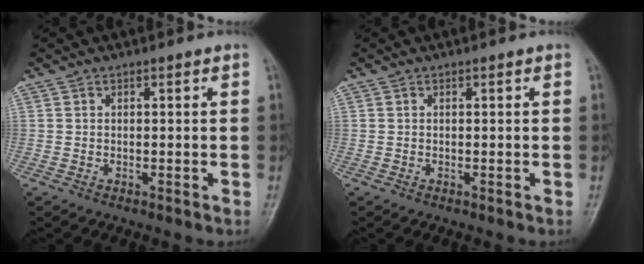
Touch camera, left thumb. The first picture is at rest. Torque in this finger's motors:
{"motor_torque": [0.00, 0.00, -0.07, -0.01, 0.00]}